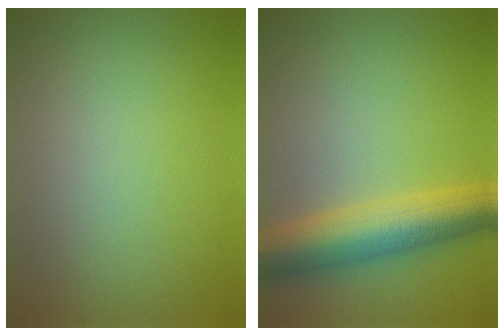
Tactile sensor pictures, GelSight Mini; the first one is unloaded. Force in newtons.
{"total": 7.5, "press": 7.5, "slide": 0.1}